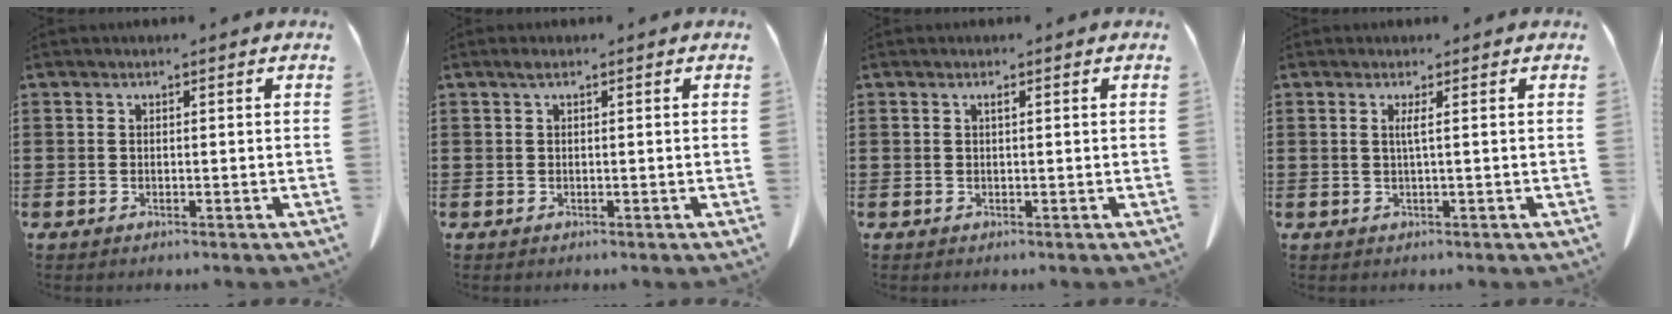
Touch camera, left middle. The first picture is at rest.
{"total": 0.8, "force": [0.3, 0.1, 0.8], "torque": [-0.016, 0.002, 0.005]}
{"total": 0.5, "force": [0.2, 0.1, 0.5], "torque": [-0.010, -0.001, 0.005]}
{"total": 1.5, "force": [0.3, -0.4, 1.4], "torque": [-0.027, -0.004, 0.002]}